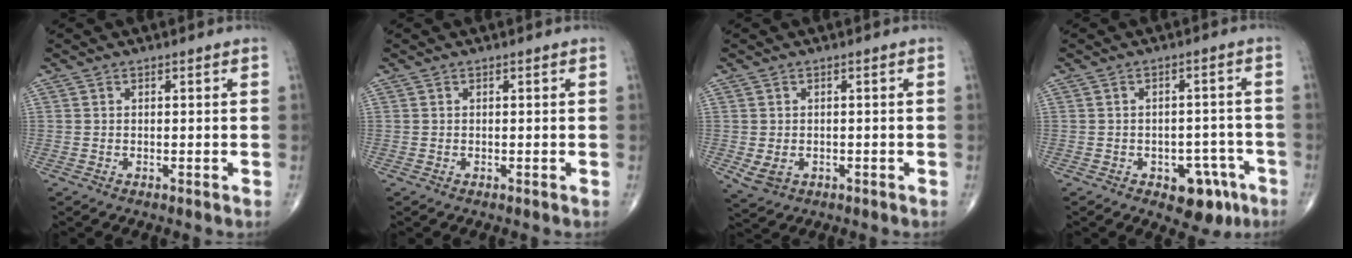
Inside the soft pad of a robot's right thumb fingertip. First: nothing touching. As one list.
[{"total": 0.0}, {"total": 3.3, "force": [-0.7, 2.6, 1.9], "torque": [-0.033, -0.003, -0.001]}, {"total": 8.0, "force": [-4.1, 4.9, 4.8], "torque": [-0.027, 0.028, -0.046]}]